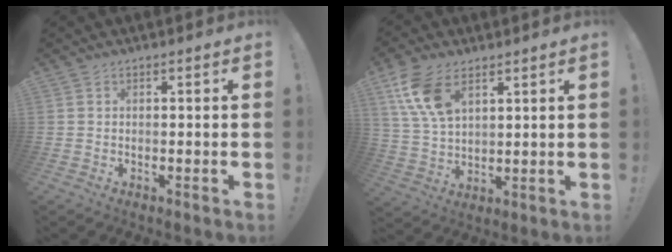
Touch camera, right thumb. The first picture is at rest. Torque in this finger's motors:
{"motor_torque": [-0.44, 0.91, 0.76, 0.90, 0.09]}